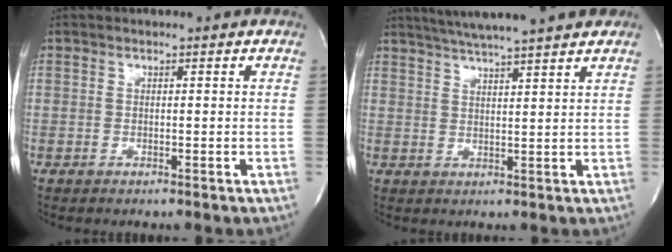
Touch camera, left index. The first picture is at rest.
{"total": 12.2, "force": [10.5, -0.1, 6.3], "torque": [-0.107, 0.018, 0.143]}